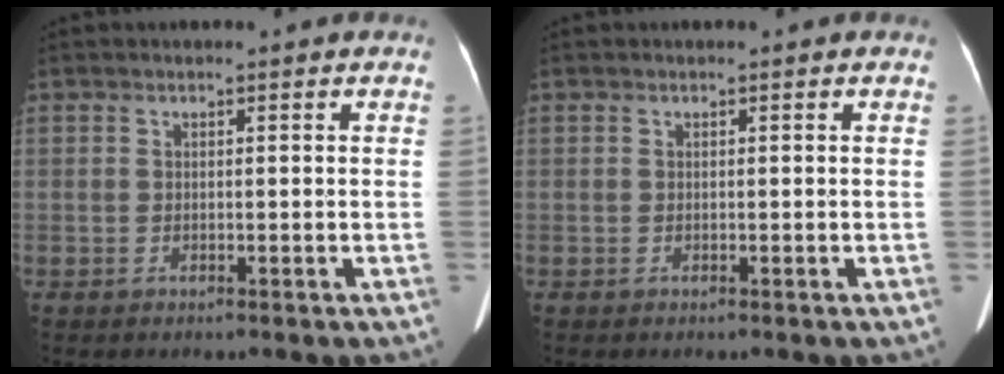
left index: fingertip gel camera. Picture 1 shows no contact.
{"total": 0.0}